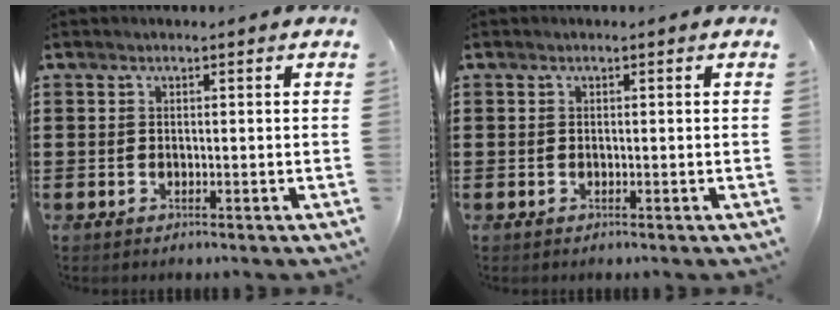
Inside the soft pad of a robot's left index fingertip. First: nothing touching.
{"total": 0.0}